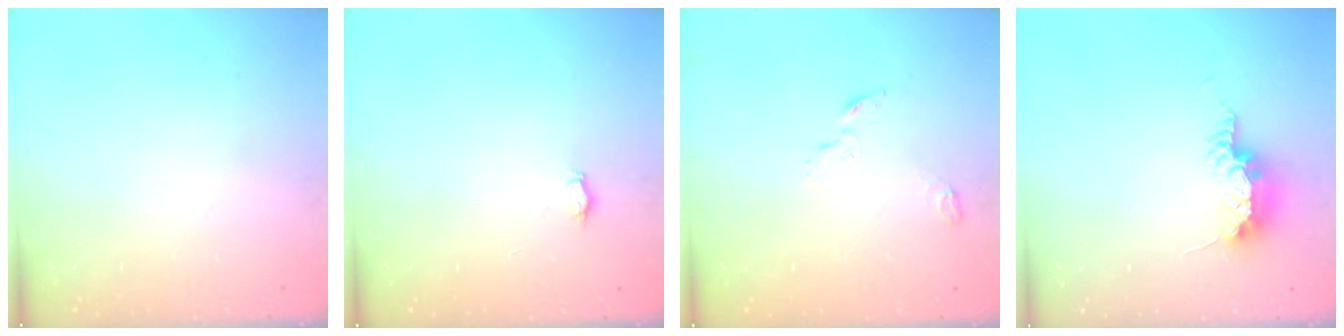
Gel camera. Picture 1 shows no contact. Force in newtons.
{"total": 2.2, "press": 2.2, "slide": 0.3}
{"total": 3.2, "press": 3.2, "slide": 0.3}
{"total": 7.9, "press": 7.7, "slide": 1.8}